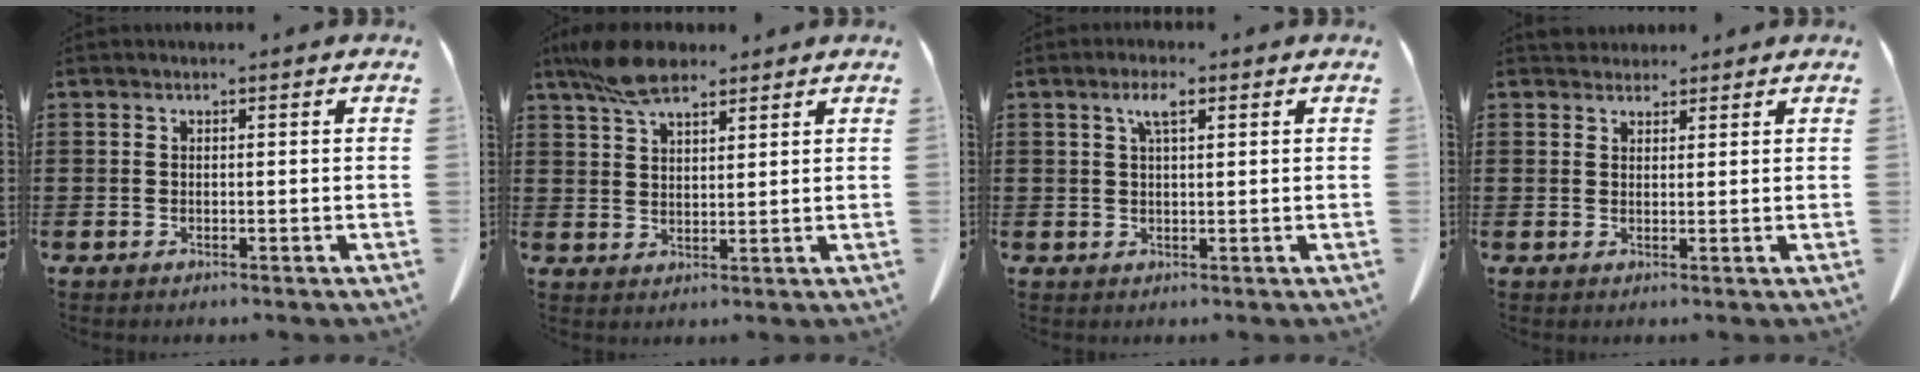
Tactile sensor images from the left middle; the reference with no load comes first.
{"total": 7.5, "force": [5.6, 2.7, 4.3], "torque": [-0.099, -0.001, 0.106]}
{"total": 3.2, "force": [1.7, 0.8, 2.6], "torque": [-0.057, 0.006, 0.028]}
{"total": 2.3, "force": [2.1, 0.9, 0.1], "torque": [0.001, -0.002, 0.040]}